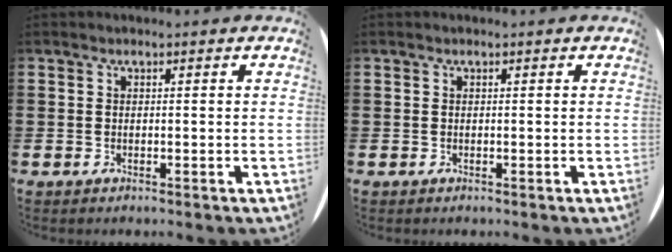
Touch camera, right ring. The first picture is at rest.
{"total": 0.0}